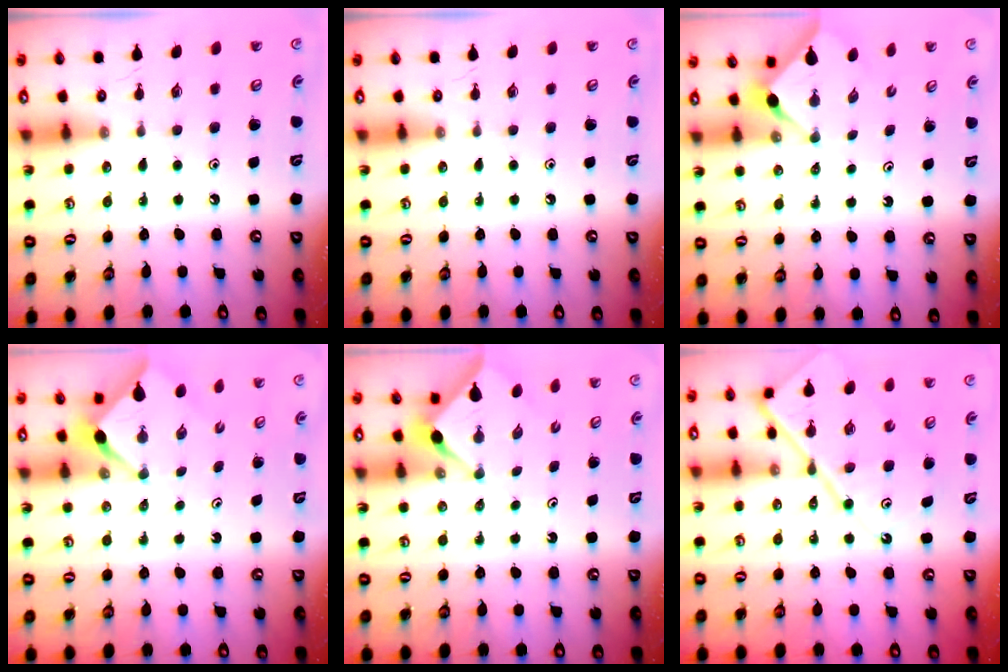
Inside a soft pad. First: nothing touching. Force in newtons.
{"total": 0.0}
{"total": 2.9, "press": 2.8, "slide": 0.5}
{"total": 2.6, "press": 2.6, "slide": 0.3}
{"total": 3.1, "press": 3.1, "slide": 0.2}
{"total": 12.2, "press": 12.1, "slide": 1.3}